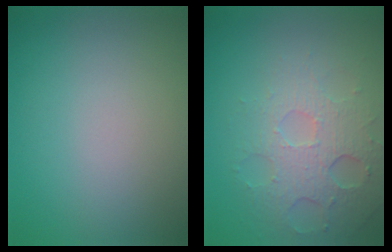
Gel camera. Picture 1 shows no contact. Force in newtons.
{"total": 4.0, "press": 3.6, "slide": 1.7}